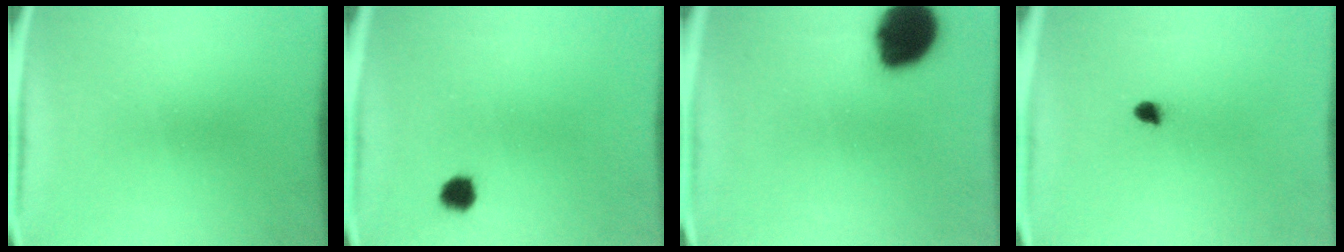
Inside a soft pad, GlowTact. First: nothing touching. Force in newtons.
{"total": 2.7}
{"total": 15.9}
{"total": 1.8}